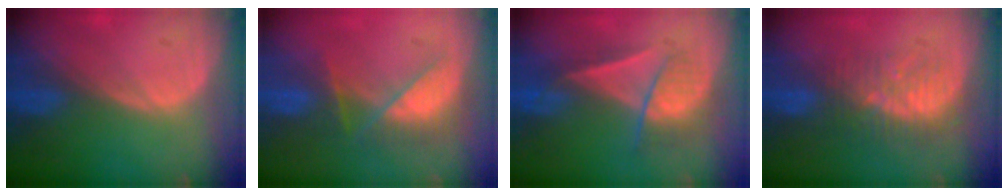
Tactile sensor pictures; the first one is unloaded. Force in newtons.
{"total": 8.2, "press": 7.1, "slide": 4.1}
{"total": 7.1, "press": 6.1, "slide": 3.7}
{"total": 7.7, "press": 7.2, "slide": 2.6}